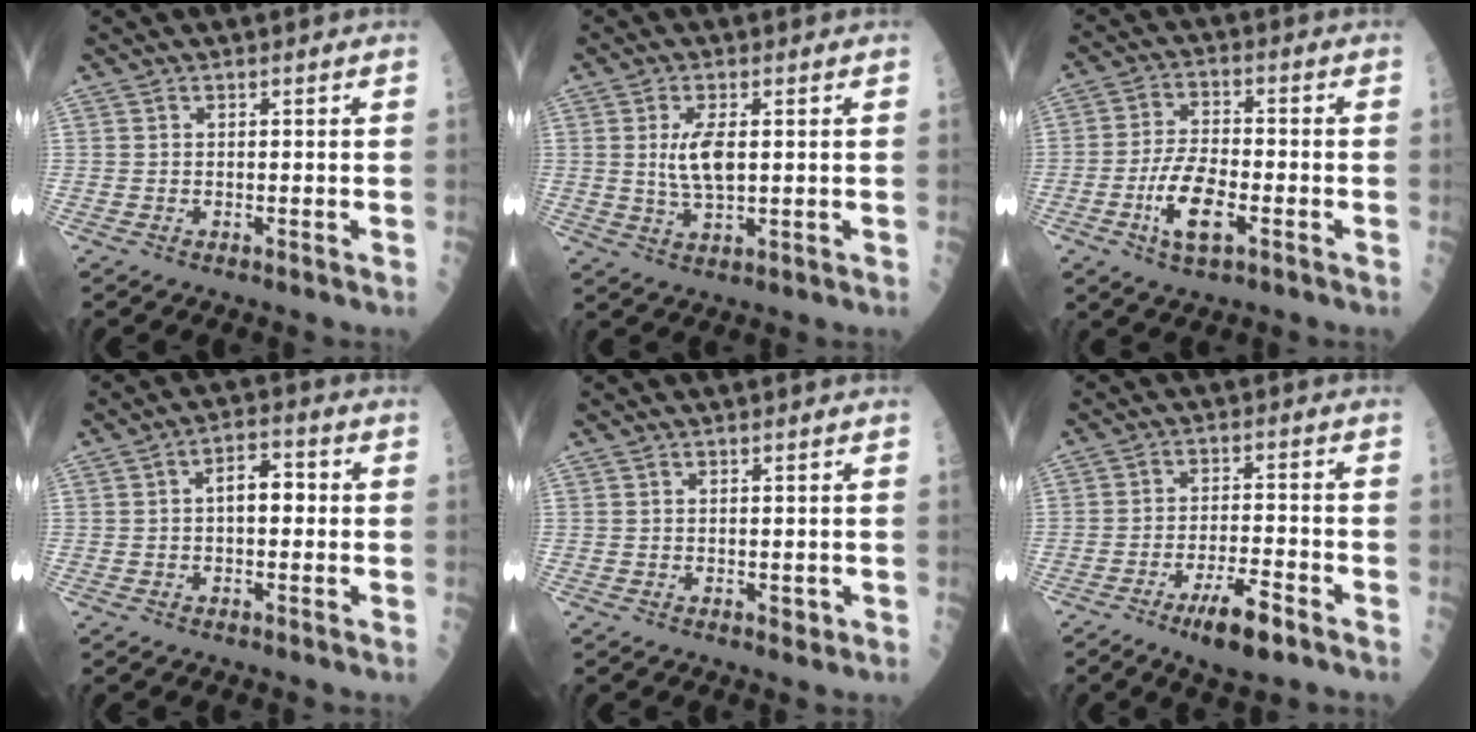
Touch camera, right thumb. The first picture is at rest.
{"total": 6.1, "force": [0.9, 2.3, 5.6], "torque": [-0.104, -0.011, 0.020]}
{"total": 9.4, "force": [-3.4, 3.7, 7.9], "torque": [-0.151, 0.017, -0.063]}
{"total": 6.1, "force": [0.4, 3.3, 5.1], "torque": [-0.065, 0.018, 0.000]}
{"total": 1.0, "force": [-0.1, 0.7, 0.8], "torque": [-0.001, 0.000, 0.000]}
{"total": 8.6, "force": [-5.0, 2.1, 6.7], "torque": [-0.111, 0.023, -0.080]}